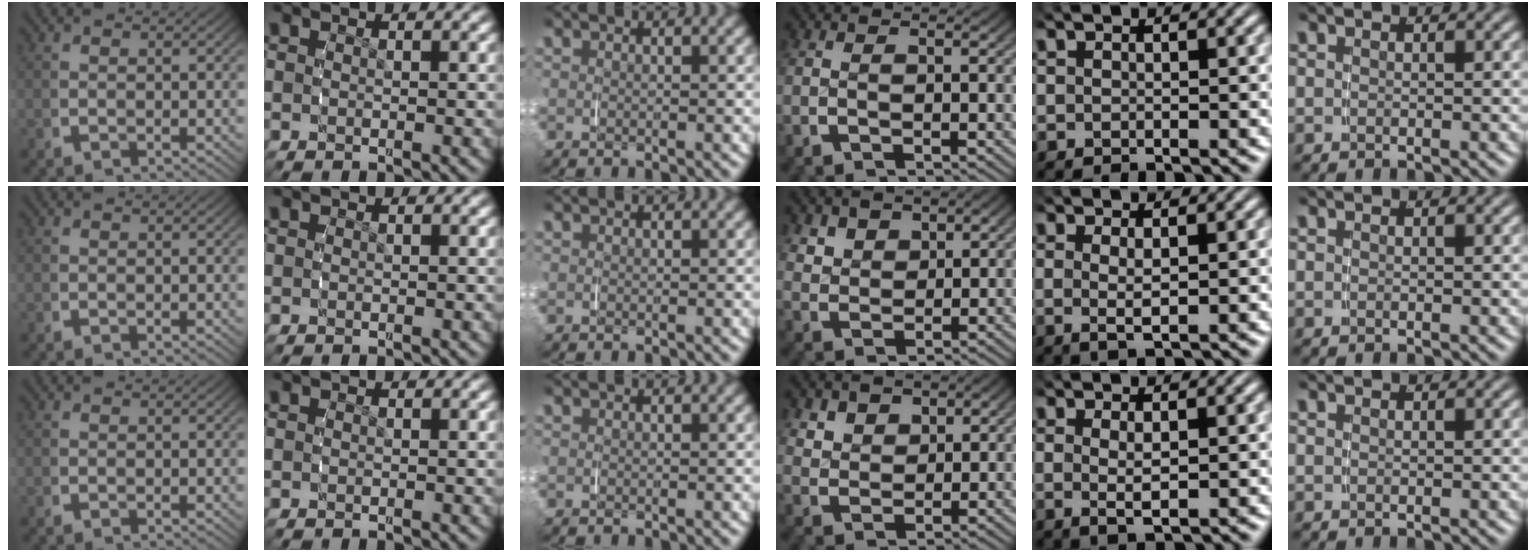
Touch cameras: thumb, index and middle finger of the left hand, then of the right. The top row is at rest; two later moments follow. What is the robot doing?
{"motion": "grasp_and_lifting", "object": "pen bag"}